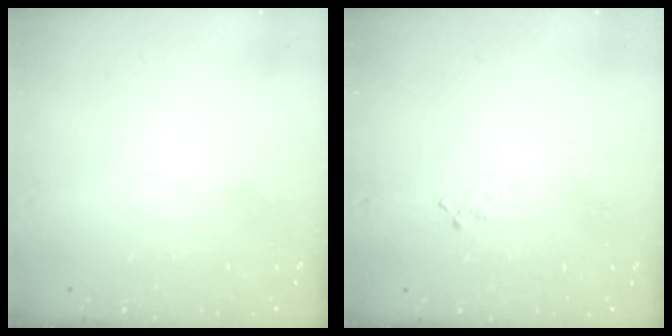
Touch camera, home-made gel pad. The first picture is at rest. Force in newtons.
{"total": 4.6, "press": 4.5, "slide": 0.5}